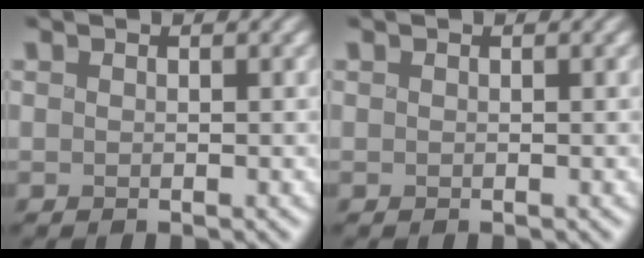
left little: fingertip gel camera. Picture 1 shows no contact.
{"total": 0.0}